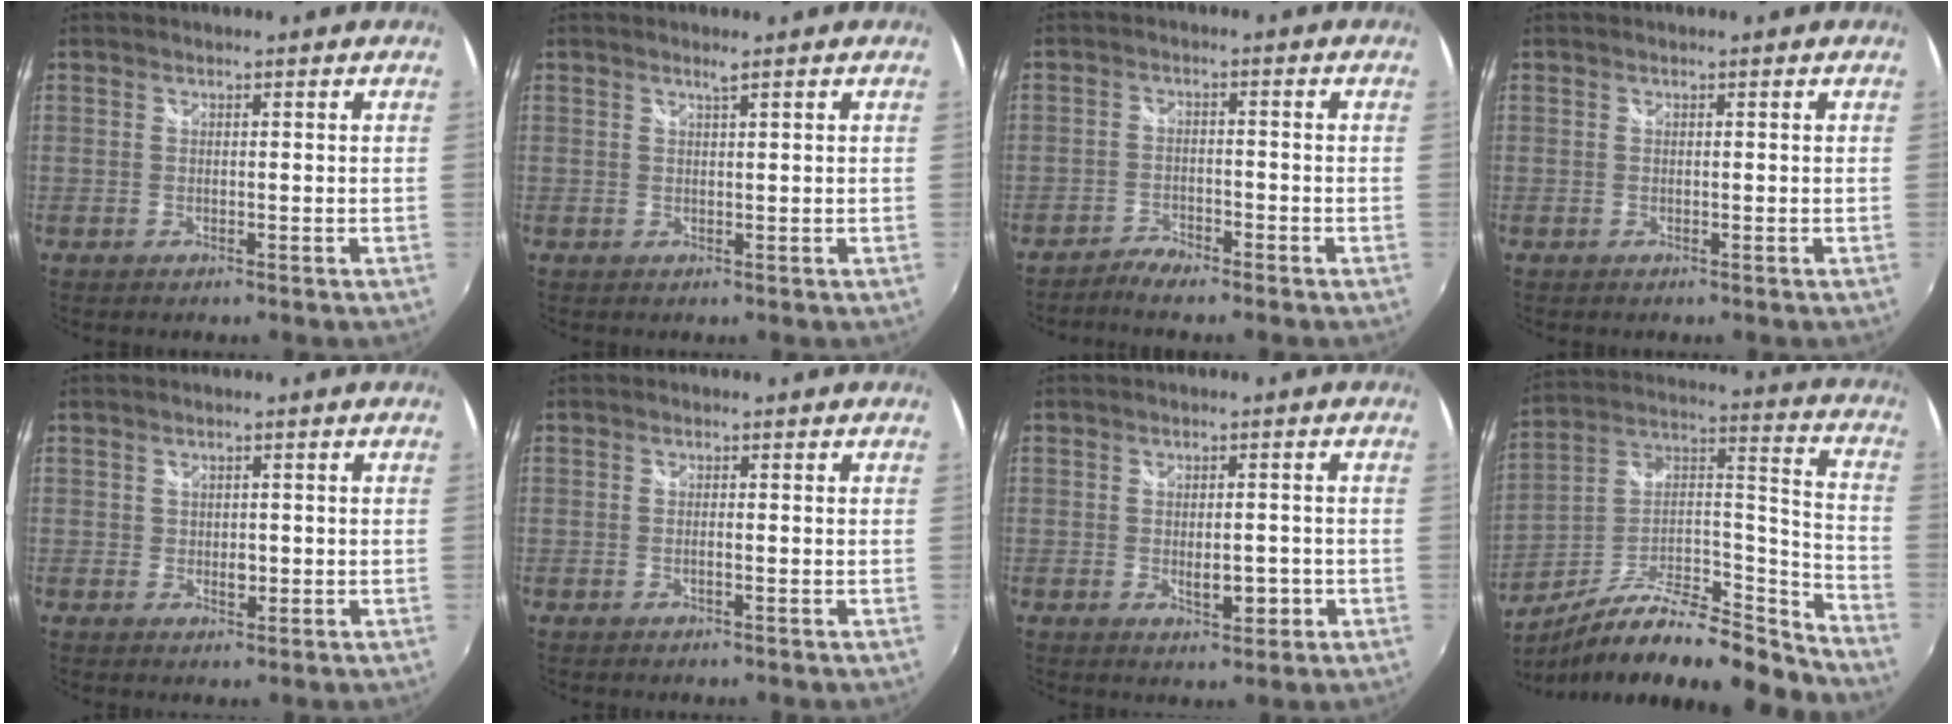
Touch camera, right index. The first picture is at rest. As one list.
[{"total": 0.9, "force": [0.7, -0.3, 0.6], "torque": [-0.008, -0.001, 0.011]}, {"total": 3.3, "force": [-3.1, 0.3, 0.9], "torque": [-0.034, -0.004, -0.062]}, {"total": 0.0}, {"total": 2.0, "force": [0.0, 1.6, 1.2], "torque": [-0.018, -0.001, 0.000]}, {"total": 0.8, "force": [-0.2, 0.1, 0.8], "torque": [-0.015, 0.001, -0.006]}, {"total": 4.5, "force": [-1.2, 2.1, 3.8], "torque": [-0.062, -0.008, -0.013]}, {"total": 20.0, "force": [-16.0, 4.0, 11.3], "torque": [-0.174, 0.014, -0.273]}]